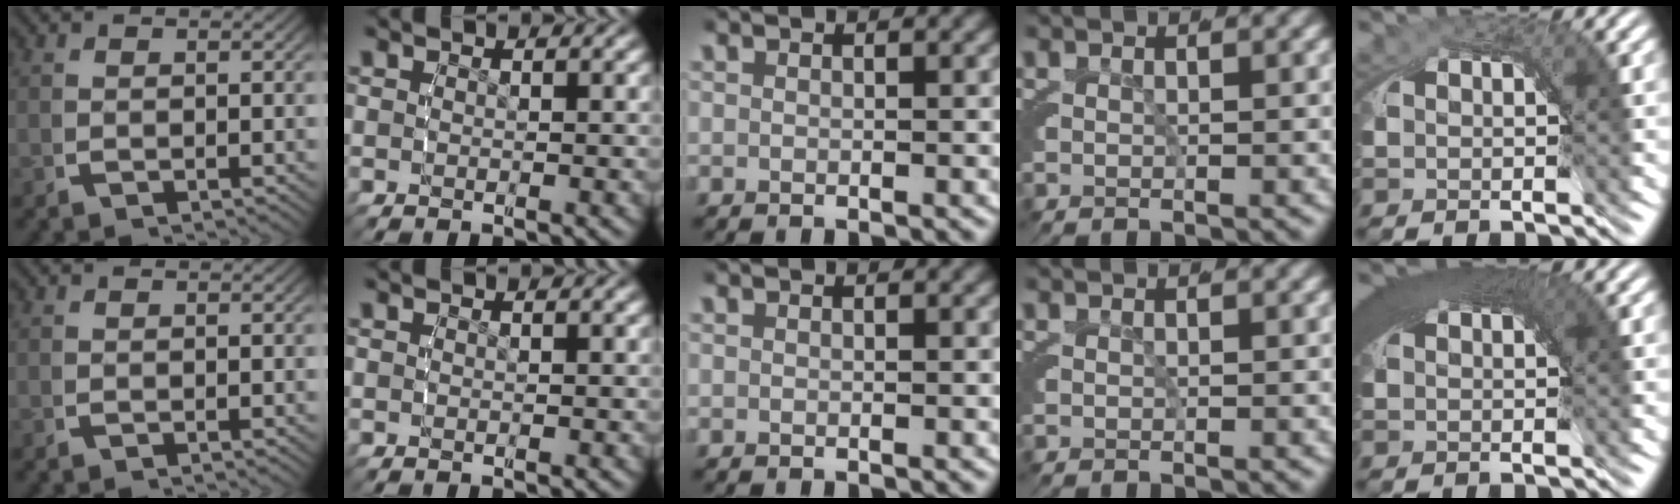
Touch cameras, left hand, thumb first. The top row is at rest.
{"little": {"total": 5.9, "force": [1.9, 2.1, 5.2], "torque": [-0.063, 0.017, 0.020]}}